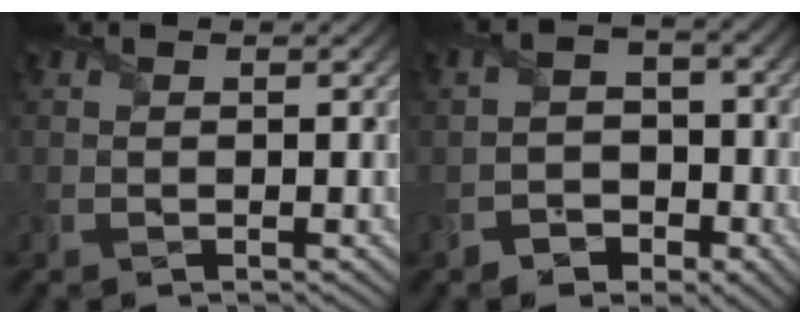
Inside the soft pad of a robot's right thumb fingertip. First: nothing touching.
{"total": 3.6, "force": [-2.3, 2.2, 1.6], "torque": [-0.018, -0.001, -0.051]}